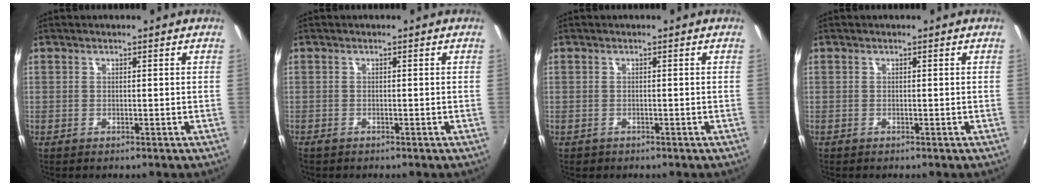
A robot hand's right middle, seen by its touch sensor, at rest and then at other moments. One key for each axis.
{"total": 0.9, "fx": -0.8, "fy": 0.4, "fz": 0.3, "tx": -0.008, "ty": -0.004, "tz": -0.016}
{"total": 0.8, "fx": -0.5, "fy": 0.6, "fz": 0.2, "tx": -0.007, "ty": -0.001, "tz": -0.007}
{"total": 0.0}